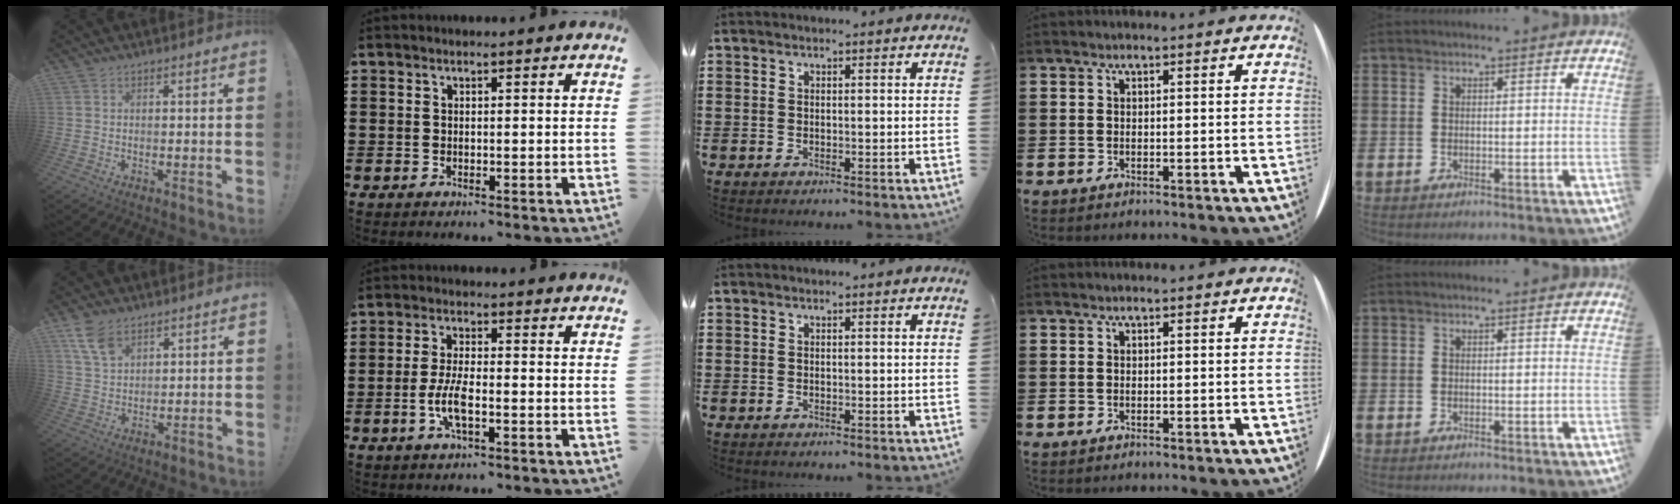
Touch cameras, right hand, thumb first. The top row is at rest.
{"thumb": {"total": 7.6, "force": [4.7, 4.2, 4.3], "torque": [-0.081, -0.017, 0.092]}, "index": {"total": 4.9, "force": [-1.4, 1.3, 4.5], "torque": [-0.103, -0.005, -0.032]}}